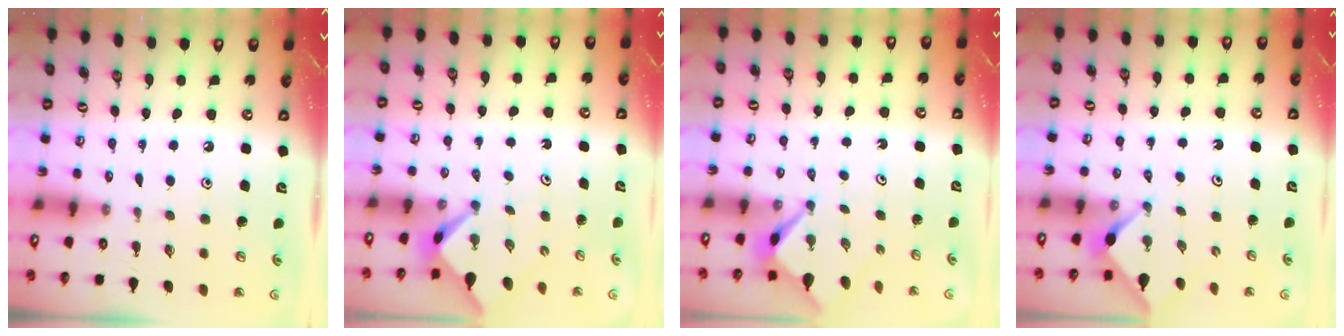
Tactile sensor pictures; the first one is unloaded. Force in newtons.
{"total": 2.4, "press": 2.4, "slide": 0.2}
{"total": 2.9, "press": 2.9, "slide": 0.2}
{"total": 3.0, "press": 3.0, "slide": 0.3}